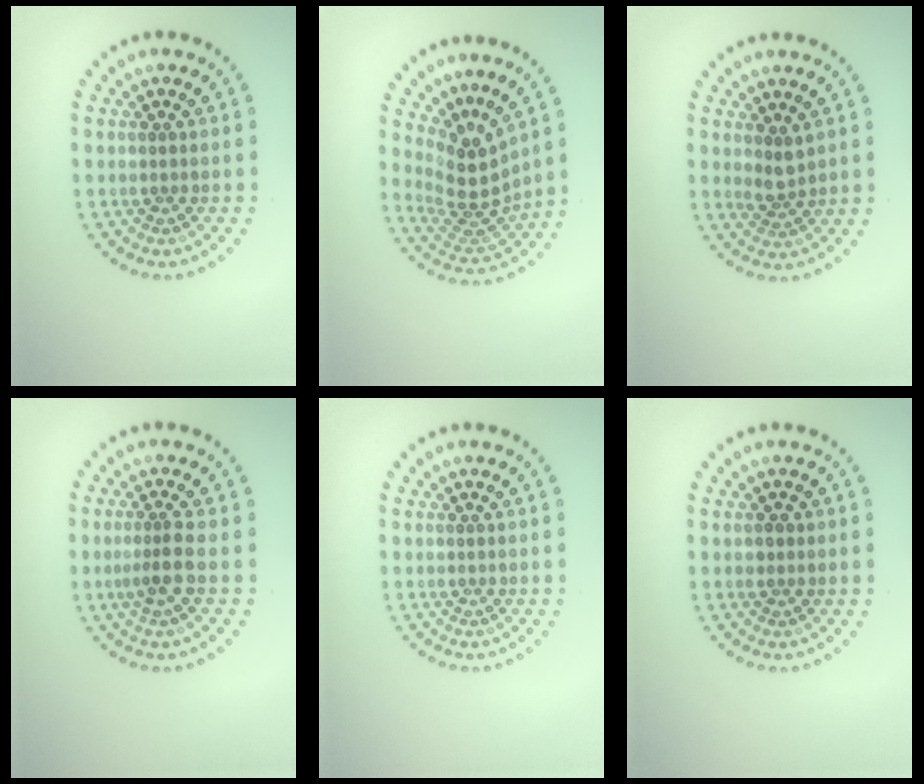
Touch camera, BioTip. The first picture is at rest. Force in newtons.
{"total": 4.0, "press": 2.7, "slide": 2.9}
{"total": 1.7, "press": 1.4, "slide": 1.0}
{"total": 2.2, "press": 1.7, "slide": 1.4}
{"total": 0.0}
{"total": 0.8, "press": 0.7, "slide": 0.3}